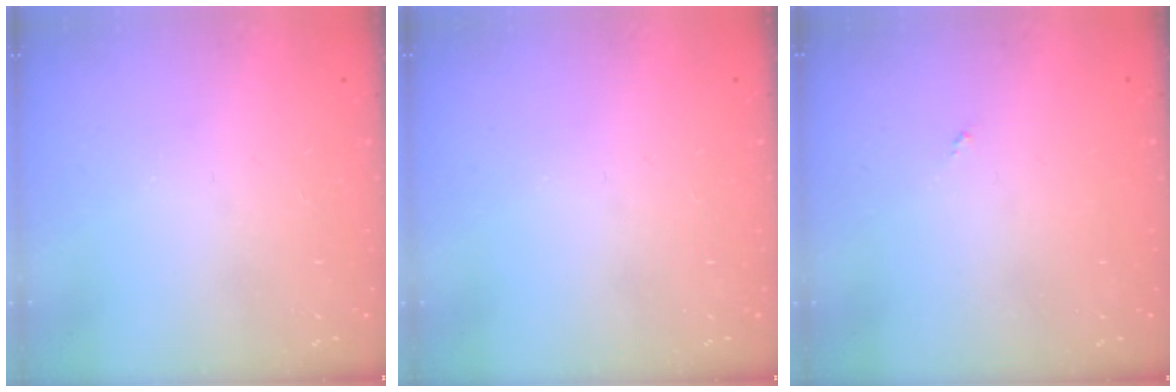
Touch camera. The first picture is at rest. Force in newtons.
{"total": 0.0}
{"total": 0.0}